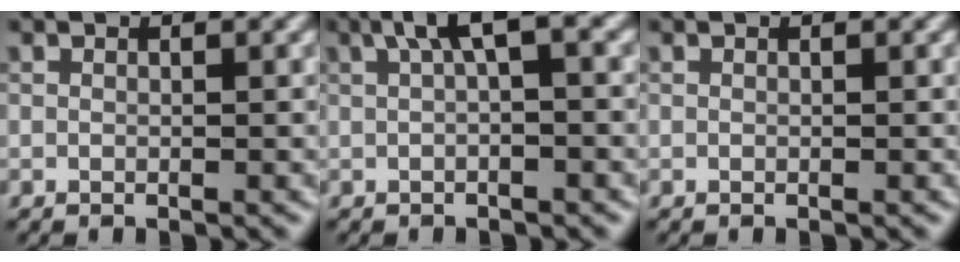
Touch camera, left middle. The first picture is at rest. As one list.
[{"total": 3.0, "force": [0.8, 0.5, 2.8], "torque": [-0.050, 0.015, 0.011]}, {"total": 0.0}]